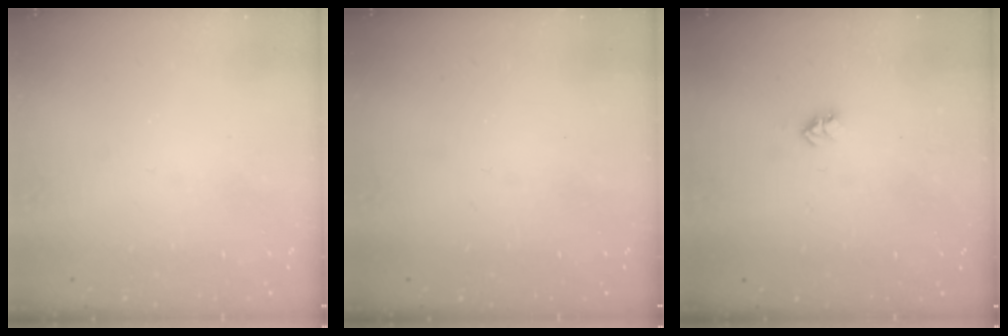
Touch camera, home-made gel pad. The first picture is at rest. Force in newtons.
{"total": 0.0}
{"total": 2.7, "press": 2.7, "slide": 0.4}